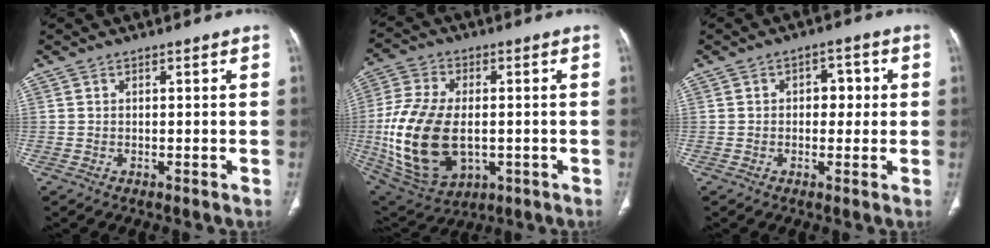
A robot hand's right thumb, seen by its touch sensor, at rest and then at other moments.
{"total": 20.7, "force": [-2.1, 12.5, 16.3], "torque": [-0.331, -0.008, -0.018]}
{"total": 4.7, "force": [0.5, 3.2, 3.4], "torque": [-0.020, 0.007, 0.003]}